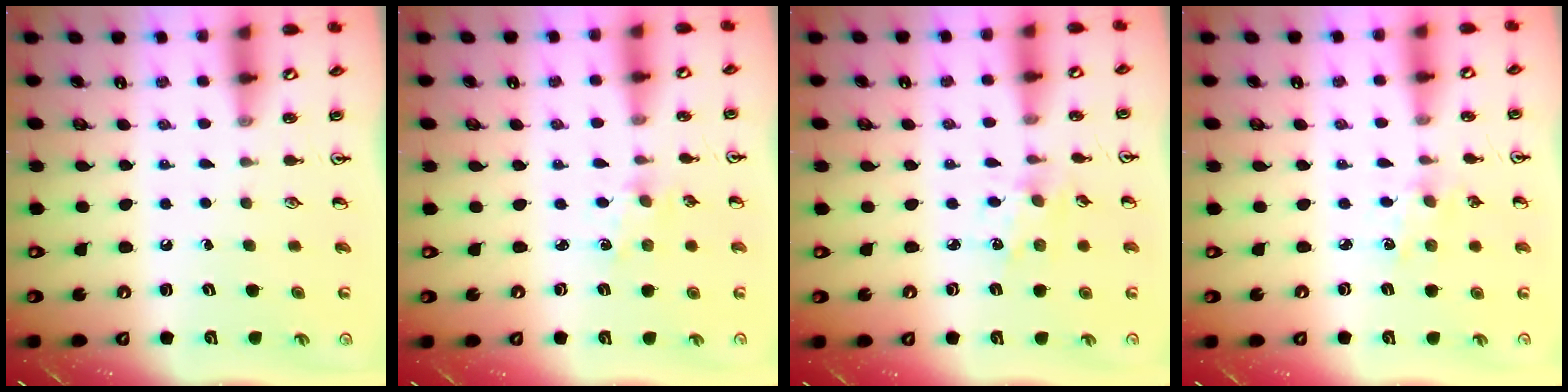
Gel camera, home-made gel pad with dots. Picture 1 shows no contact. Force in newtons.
{"total": 1.6, "press": 1.6, "slide": 0.4}
{"total": 1.7, "press": 1.7, "slide": 0.3}
{"total": 2.5, "press": 2.5, "slide": 0.4}